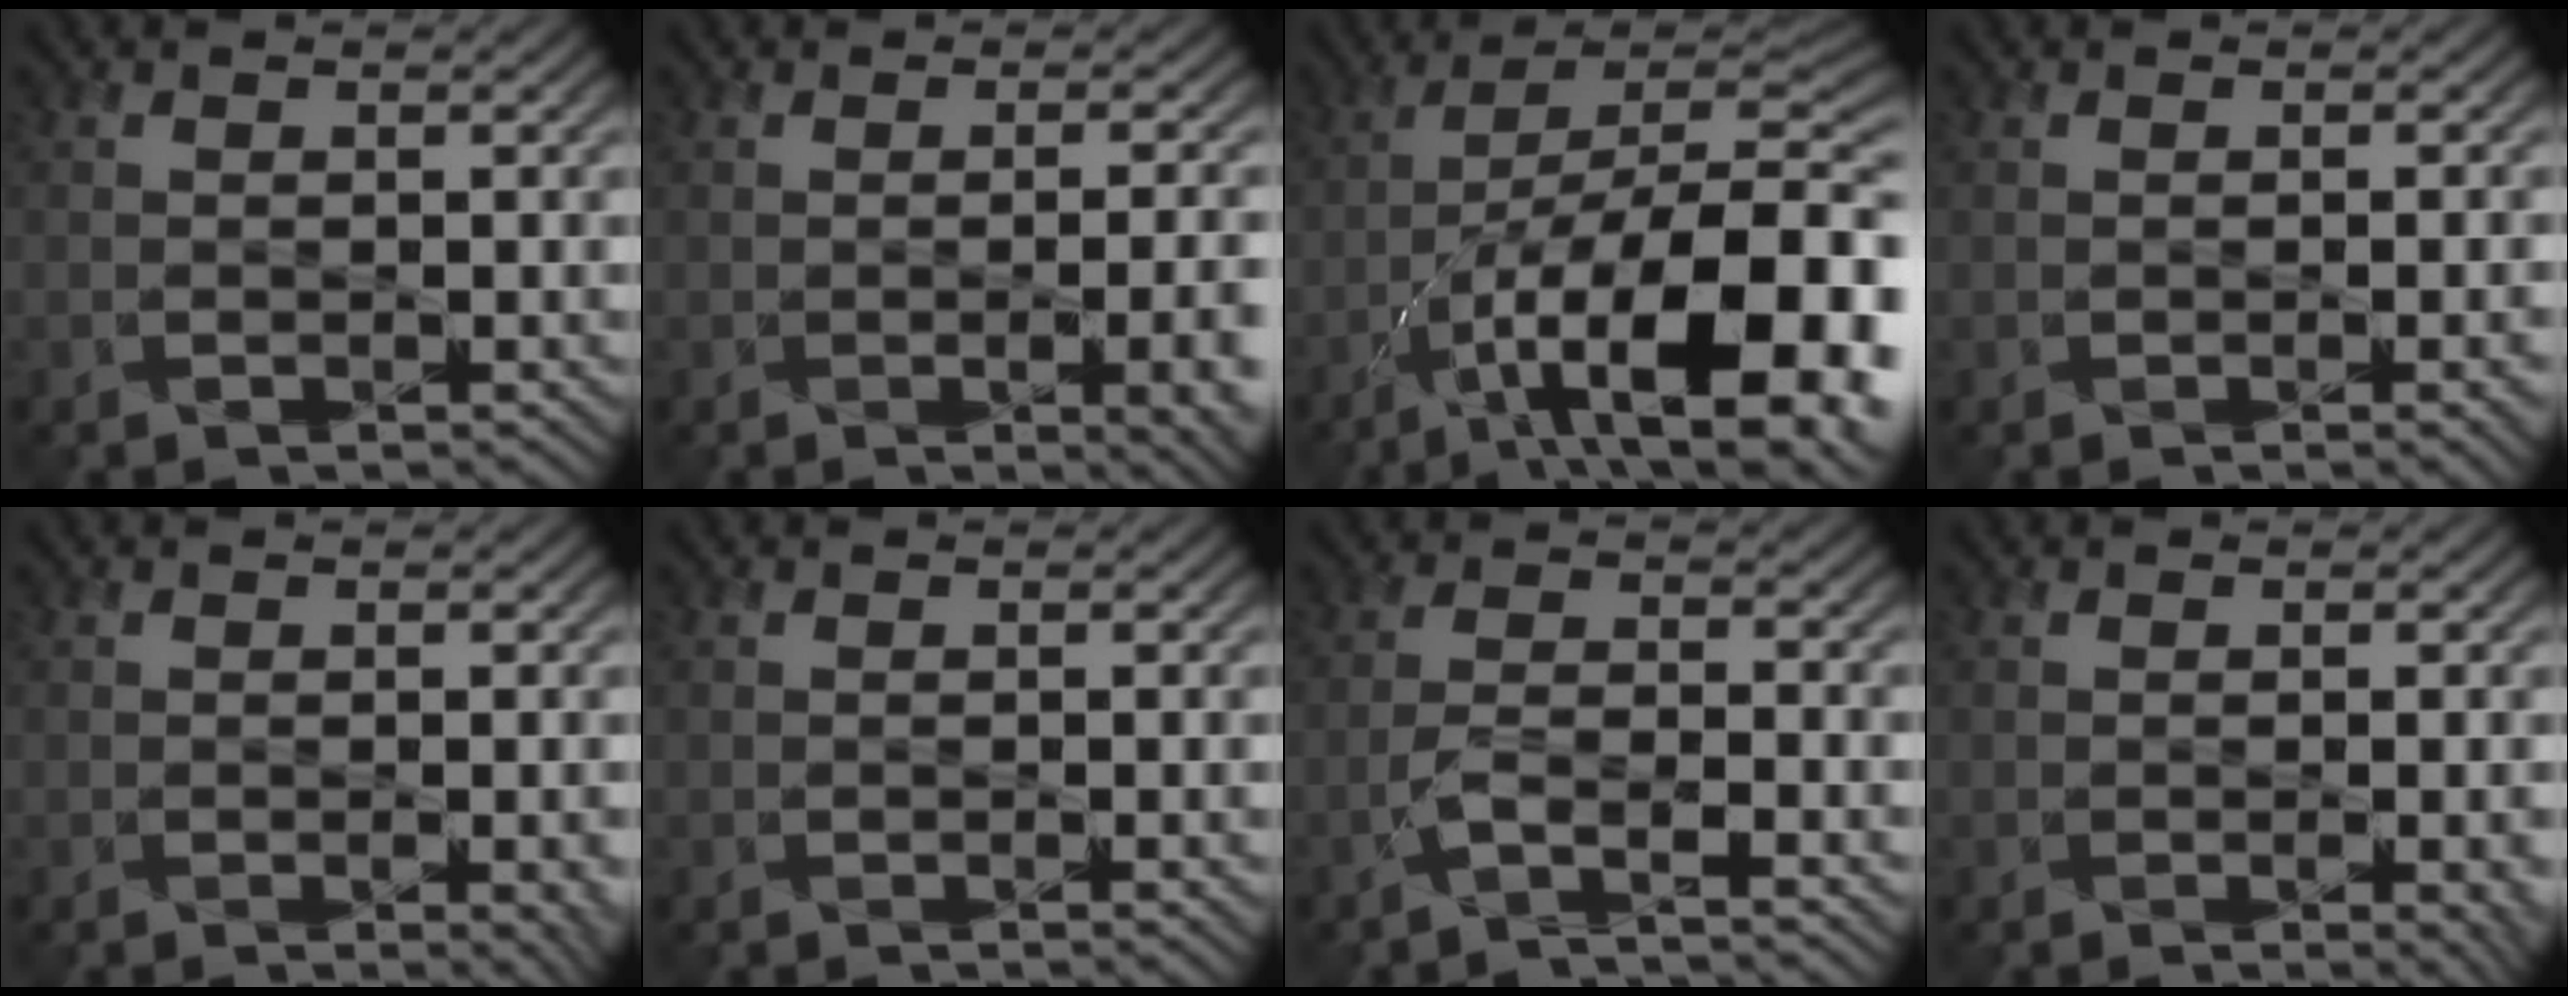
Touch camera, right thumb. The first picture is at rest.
{"total": 8.2, "force": [-1.9, 3.4, 7.2], "torque": [-0.065, -0.013, -0.014]}
{"total": 17.5, "force": [-7.1, 7.0, 14.4], "torque": [-0.208, -0.017, -0.109]}
{"total": 2.7, "force": [-0.5, 1.0, 2.5], "torque": [-0.024, -0.004, 0.001]}
{"total": 3.1, "force": [-0.9, 1.1, 2.8], "torque": [-0.030, -0.007, 0.001]}
{"total": 0.7, "force": [0.1, 0.2, 0.7], "torque": [-0.009, 0.000, 0.003]}
{"total": 3.2, "force": [-2.4, 0.5, 2.1], "torque": [-0.047, 0.002, -0.057]}
{"total": 3.0, "force": [-0.7, 1.0, 2.8], "torque": [-0.030, -0.007, 0.002]}